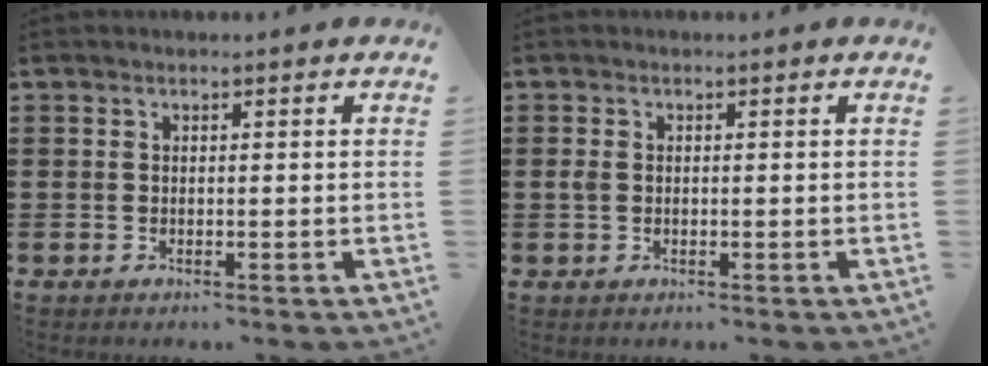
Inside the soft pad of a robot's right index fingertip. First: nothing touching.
{"total": 1.0, "force": [0.0, 0.7, 0.7], "torque": [-0.023, 0.002, -0.003]}